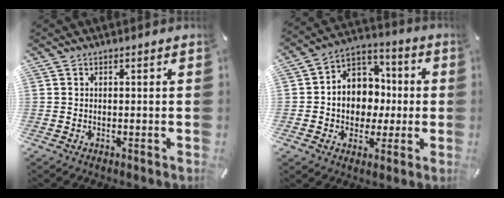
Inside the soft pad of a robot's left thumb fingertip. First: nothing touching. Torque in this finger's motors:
{"motor_torque": [2.04, 2.22, 0.76, 0.63, 0.12]}